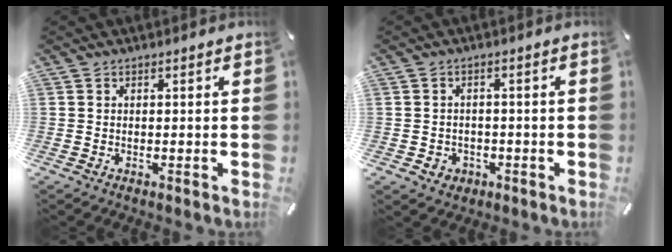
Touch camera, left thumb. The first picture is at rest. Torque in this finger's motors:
{"motor_torque": [0.54, 0.57, 0.03, 0.03, 0.00]}